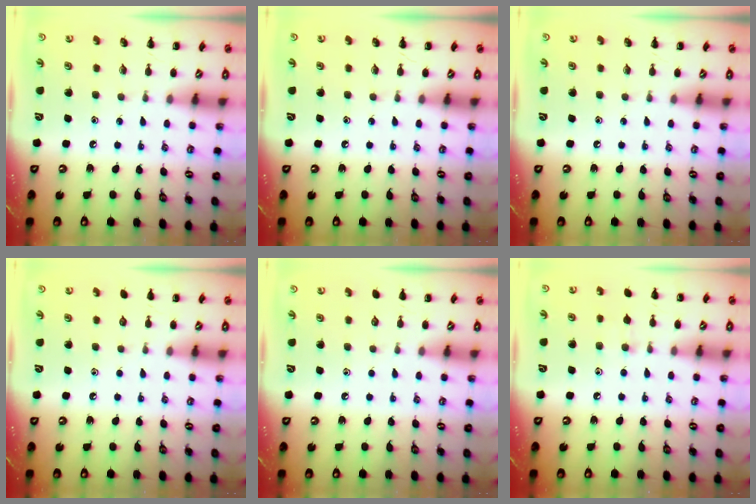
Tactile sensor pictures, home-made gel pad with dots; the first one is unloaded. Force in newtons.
{"total": 0.0}
{"total": 0.0}
{"total": 0.0}
{"total": 0.0}
{"total": 5.1, "press": 4.7, "slide": 2.0}